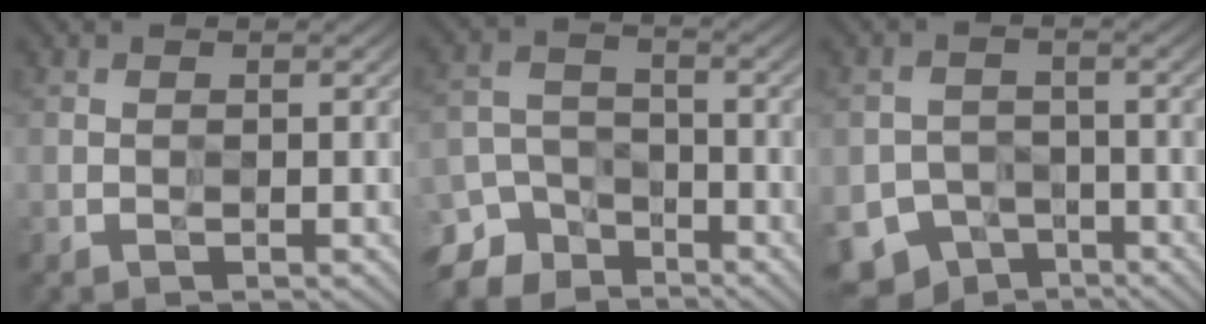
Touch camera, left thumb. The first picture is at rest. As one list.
[{"total": 8.8, "force": [-6.5, 5.5, 2.2], "torque": [-0.049, -0.013, -0.121]}, {"total": 8.4, "force": [-5.4, 5.9, 2.6], "torque": [-0.046, -0.017, -0.088]}]